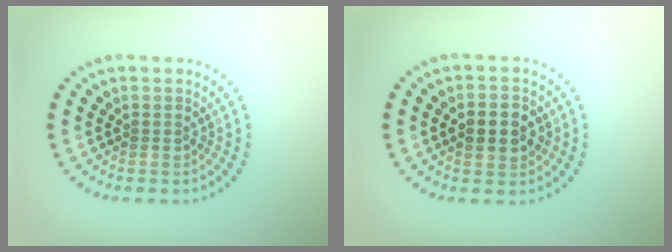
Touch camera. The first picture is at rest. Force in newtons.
{"total": 4.0, "press": 4.0, "slide": 0.1}